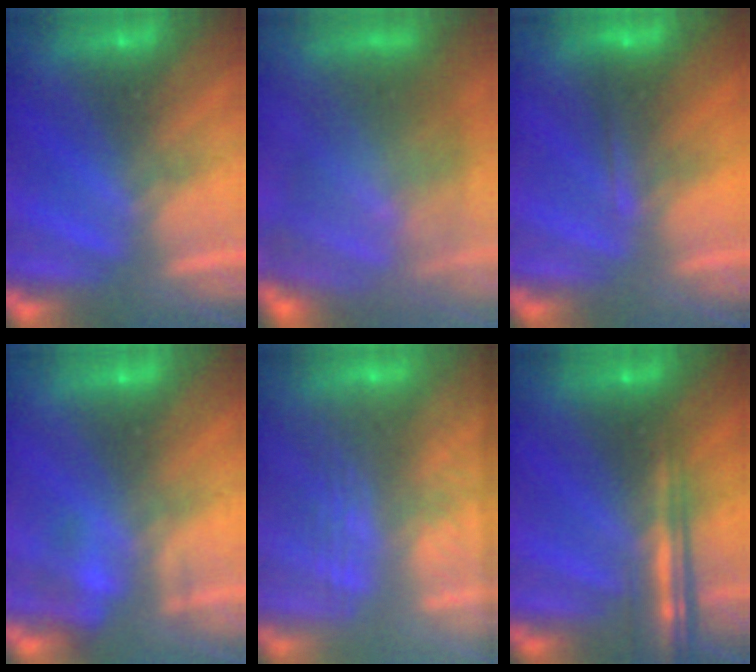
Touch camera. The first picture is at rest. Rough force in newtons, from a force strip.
{"total": 6.6}
{"total": 1.8}
{"total": 2.1}
{"total": 2.8}
{"total": 8.5}